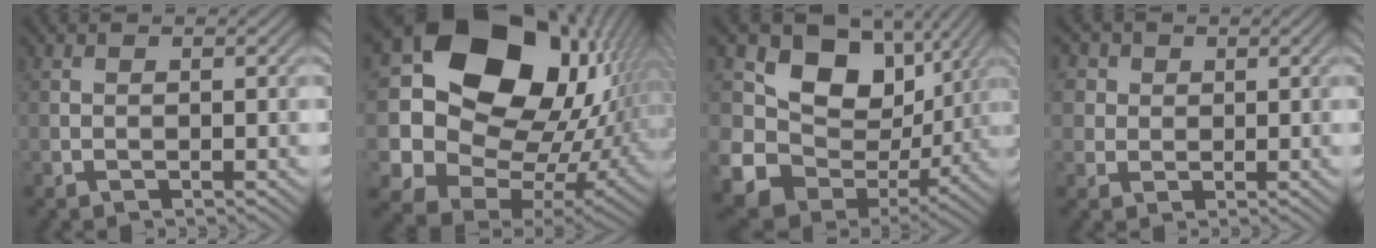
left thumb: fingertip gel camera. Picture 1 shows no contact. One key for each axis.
{"total": 20.6, "fx": 5.3, "fy": 16.5, "fz": 11.0, "tx": -0.246, "ty": -0.024, "tz": 0.135}
{"total": 15.3, "fx": 2.5, "fy": 12.4, "fz": 8.5, "tx": -0.184, "ty": -0.016, "tz": 0.061}
{"total": 4.9, "fx": 2.1, "fy": 4.0, "fz": 1.7, "tx": -0.069, "ty": 0.005, "tz": 0.031}